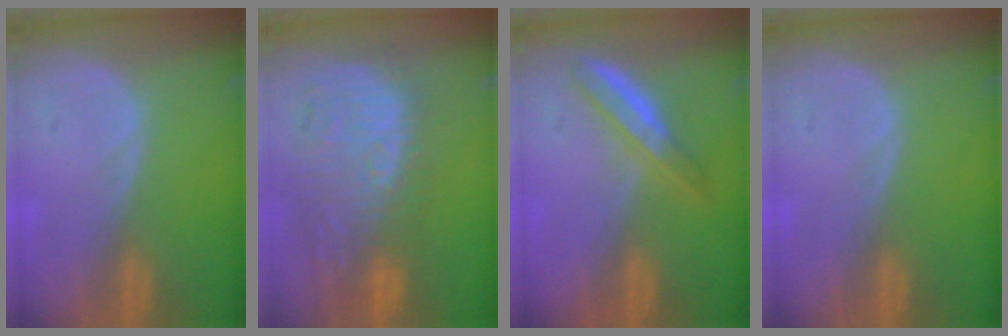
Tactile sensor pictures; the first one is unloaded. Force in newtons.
{"total": 12.4, "press": 11.5, "slide": 4.7}
{"total": 4.5, "press": 4.4, "slide": 0.9}
{"total": 0.0}